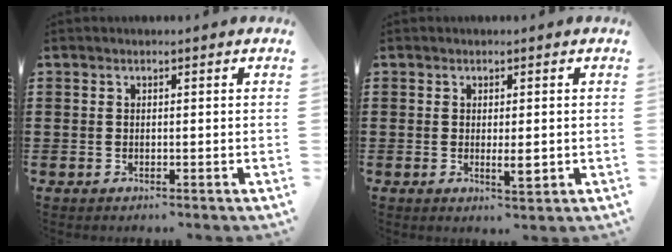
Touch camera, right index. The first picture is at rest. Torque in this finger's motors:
{"motor_torque": [-0.13, -0.09, 0.13, 0.05]}